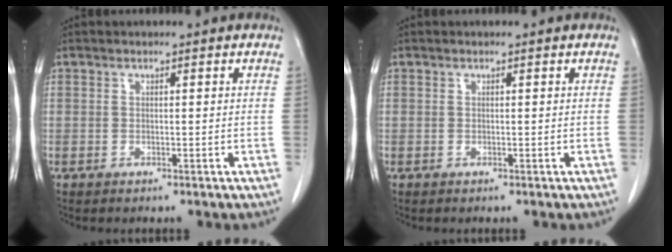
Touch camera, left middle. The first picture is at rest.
{"total": 0.0}